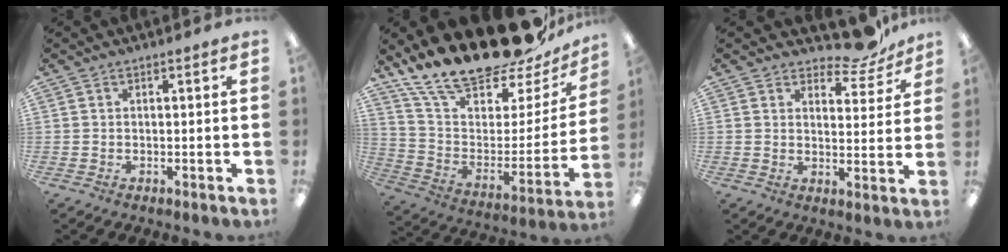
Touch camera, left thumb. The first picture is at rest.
{"total": 24.1, "force": [20.7, 6.9, 10.3], "torque": [-0.182, -0.155, 0.361]}
{"total": 8.6, "force": [7.6, 2.8, 2.8], "torque": [-0.029, -0.066, 0.132]}